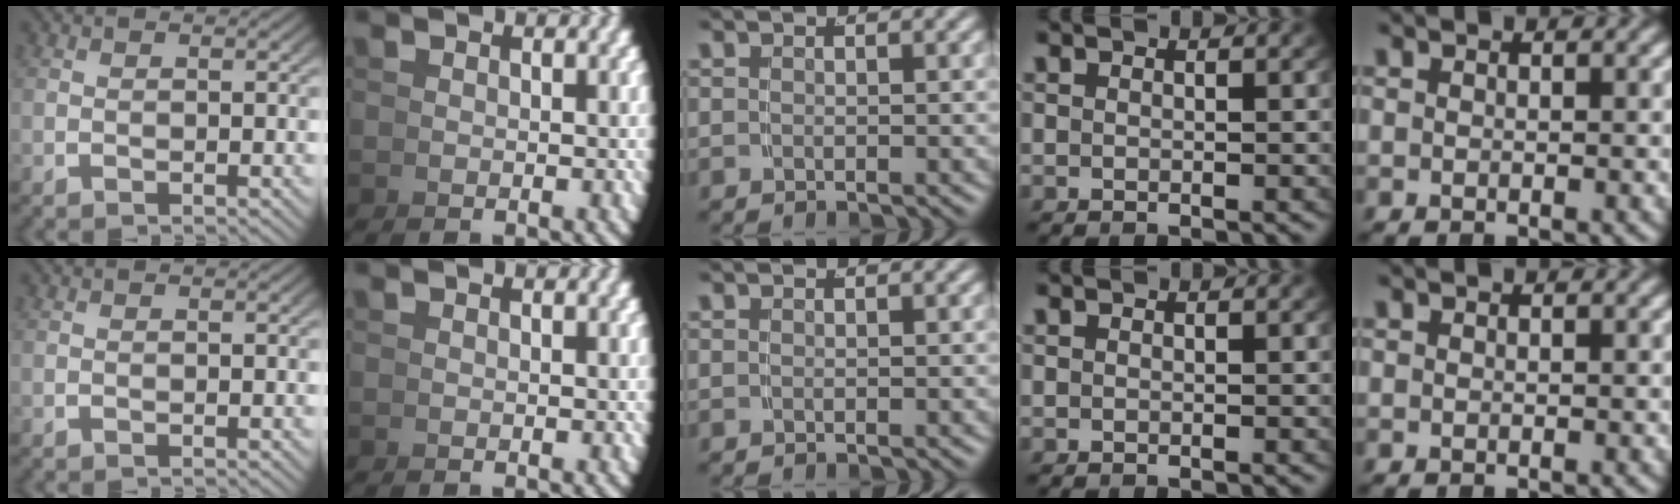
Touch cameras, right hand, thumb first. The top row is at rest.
{}